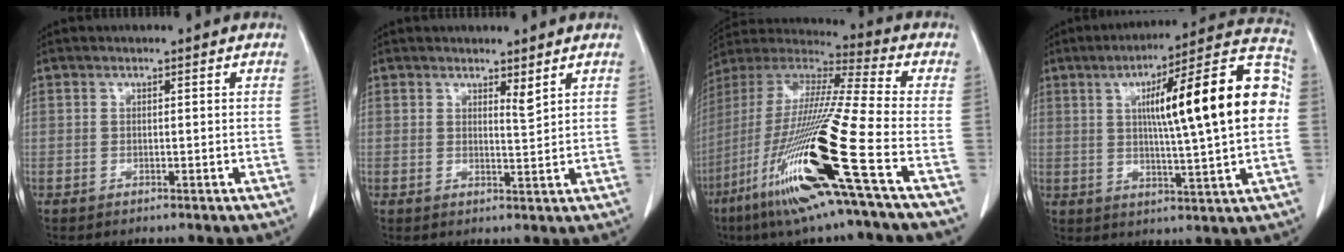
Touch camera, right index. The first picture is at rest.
{"total": 1.7, "force": [1.3, 0.0, 1.0], "torque": [-0.014, -0.011, 0.024]}
{"total": 23.8, "force": [-9.6, -0.6, 21.8], "torque": [-0.445, -0.049, -0.188]}
{"total": 20.1, "force": [2.5, 1.6, 19.9], "torque": [-0.284, 0.032, 0.026]}